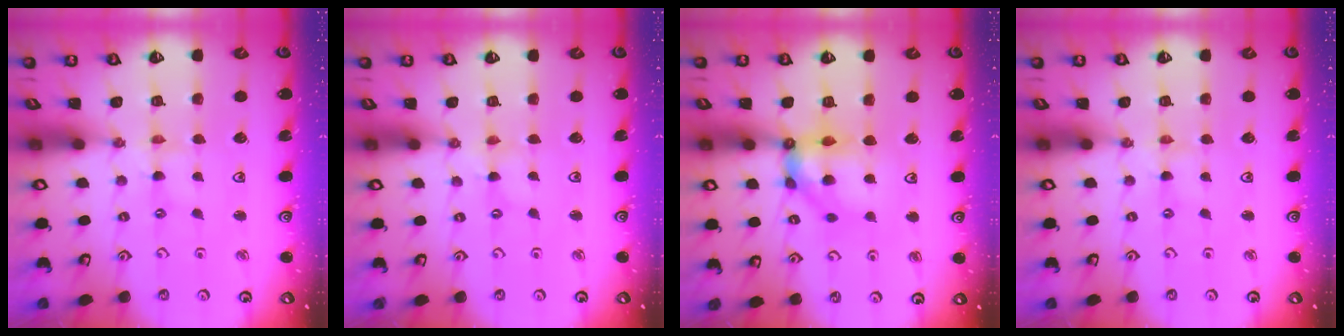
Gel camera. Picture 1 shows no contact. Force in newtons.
{"total": 0.0}
{"total": 11.1, "press": 10.9, "slide": 1.5}
{"total": 0.0}